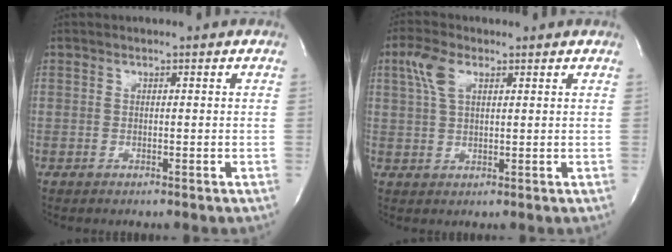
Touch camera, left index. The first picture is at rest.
{"total": 4.6, "force": [2.3, 1.8, 3.6], "torque": [-0.087, 0.017, 0.050]}